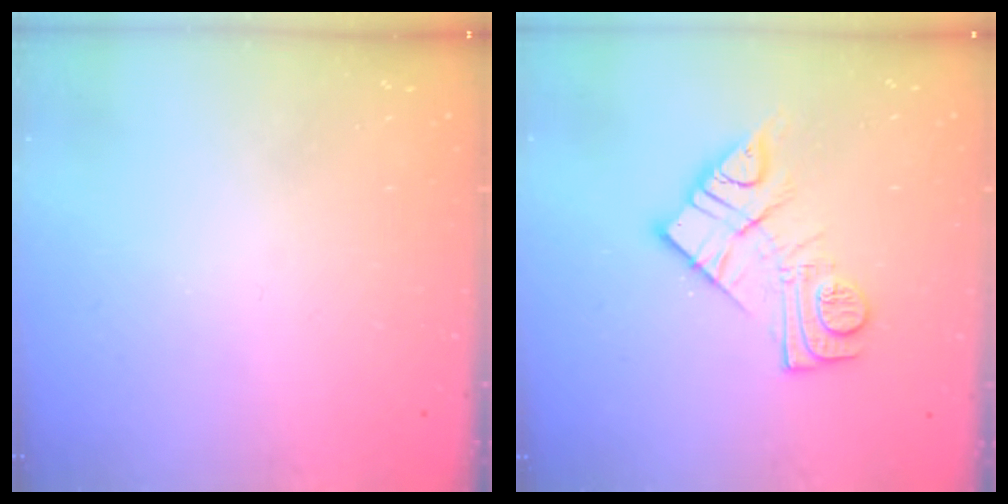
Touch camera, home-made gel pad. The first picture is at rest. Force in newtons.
{"total": 14.0, "press": 14.0, "slide": 0.9}